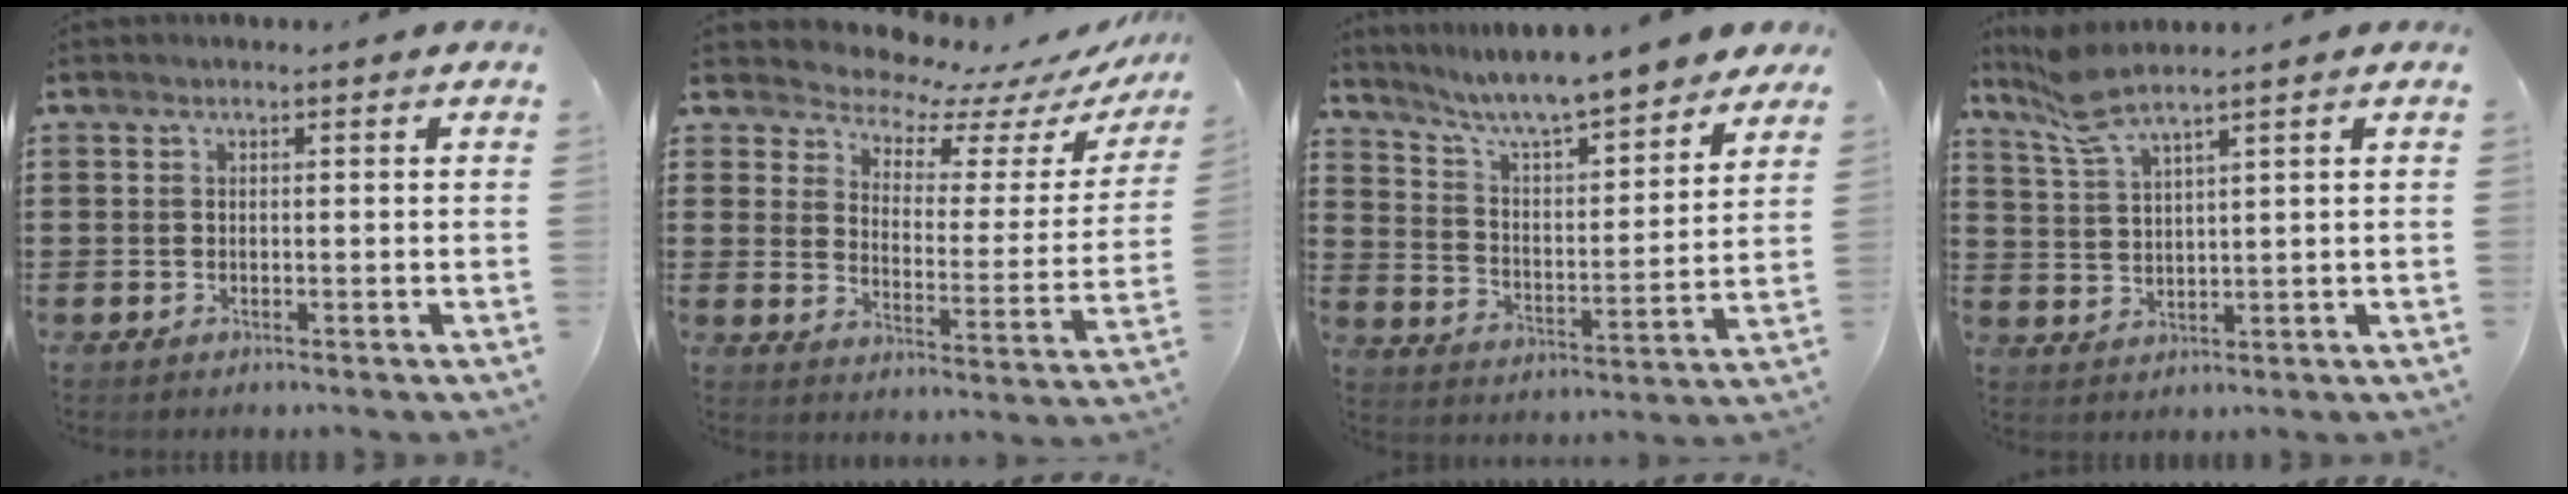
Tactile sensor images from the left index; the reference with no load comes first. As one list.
[{"total": 5.7, "force": [5.5, 1.3, 0.7], "torque": [-0.040, -0.049, 0.092]}, {"total": 7.2, "force": [6.6, 0.0, 2.9], "torque": [-0.084, -0.046, 0.109]}, {"total": 5.4, "force": [4.3, 0.6, 3.3], "torque": [-0.078, -0.004, 0.078]}]